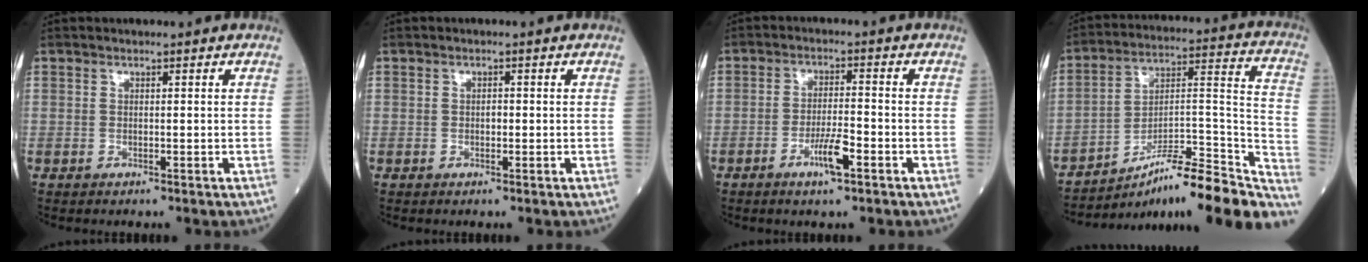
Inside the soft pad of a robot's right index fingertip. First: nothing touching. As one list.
[{"total": 0.8, "force": [-0.1, 0.4, 0.7], "torque": [-0.013, 0.001, -0.003]}, {"total": 4.9, "force": [-2.5, 0.6, 4.2], "torque": [-0.079, -0.002, -0.048]}, {"total": 23.2, "force": [-17.9, 2.7, 14.5], "torque": [-0.149, 0.031, -0.270]}]